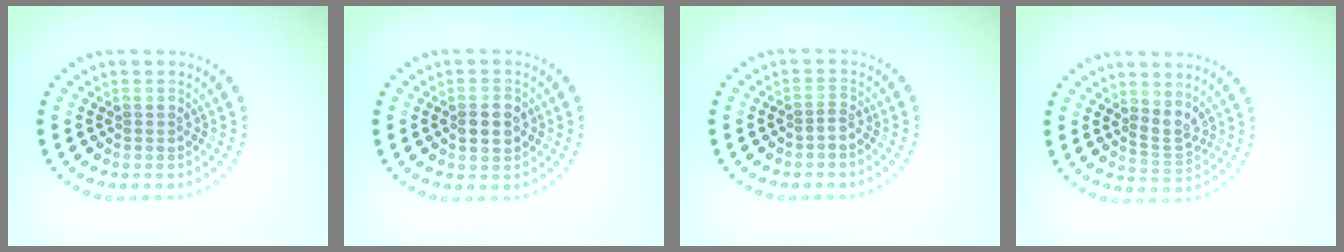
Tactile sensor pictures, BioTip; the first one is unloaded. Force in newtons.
{"total": 2.5, "press": 2.5, "slide": 0.1}
{"total": 0.5, "press": 0.2, "slide": 0.5}
{"total": 1.8, "press": 1.4, "slide": 1.2}